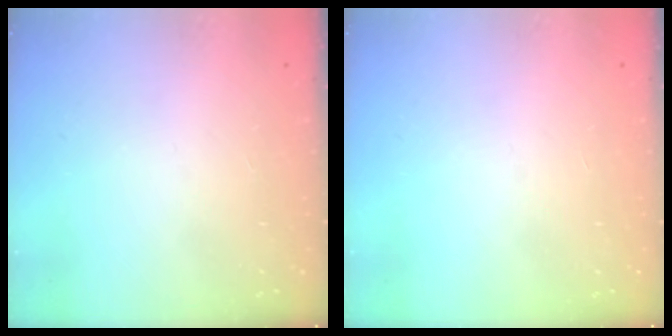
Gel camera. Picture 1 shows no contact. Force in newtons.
{"total": 0.0}